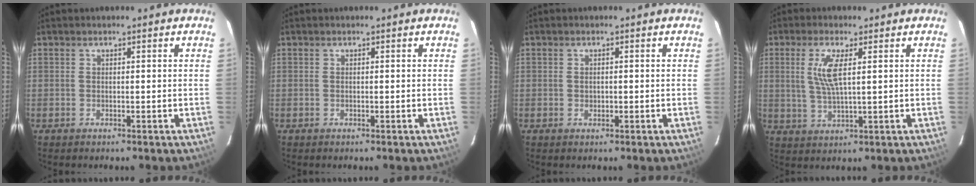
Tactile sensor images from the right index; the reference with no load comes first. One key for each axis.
{"total": 0.0}
{"total": 0.9, "fx": -0.1, "fy": 0.7, "fz": 0.5, "tx": -0.005, "ty": 0.001, "tz": 0.000}
{"total": 6.1, "fx": 1.6, "fy": 1.3, "fz": 5.7, "tx": -0.120, "ty": -0.001, "tz": 0.033}